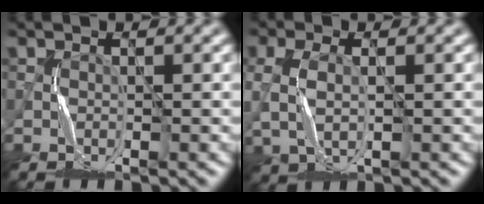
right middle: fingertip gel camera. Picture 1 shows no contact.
{"total": 2.4, "force": [0.0, 1.5, 1.9], "torque": [-0.056, -0.002, 0.004]}